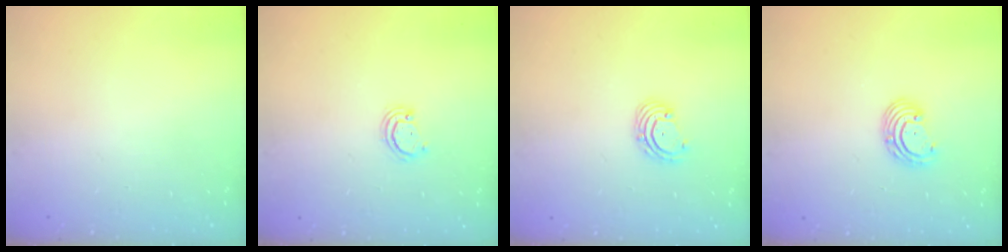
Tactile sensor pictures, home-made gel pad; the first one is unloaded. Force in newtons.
{"total": 2.5, "press": 2.4, "slide": 0.2}
{"total": 3.3, "press": 3.3, "slide": 0.5}
{"total": 3.5, "press": 3.5, "slide": 0.2}